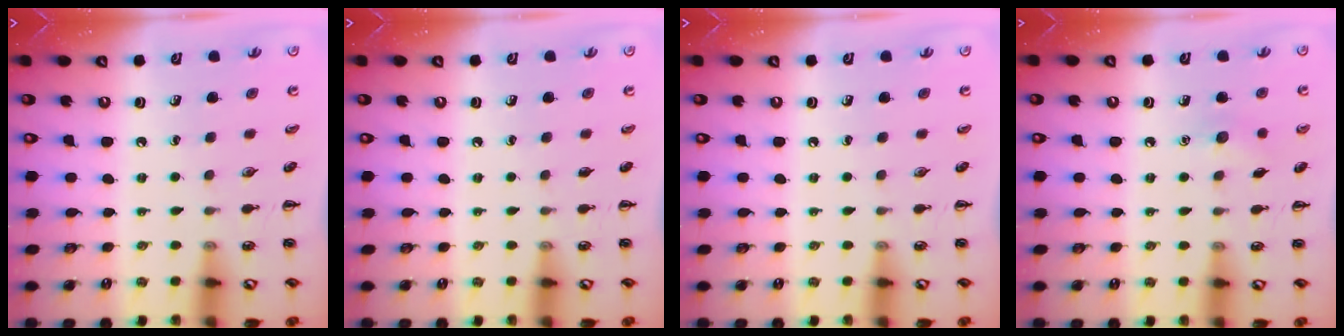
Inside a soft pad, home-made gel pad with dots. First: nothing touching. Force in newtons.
{"total": 0.0}
{"total": 0.0}
{"total": 6.1, "press": 5.9, "slide": 1.5}